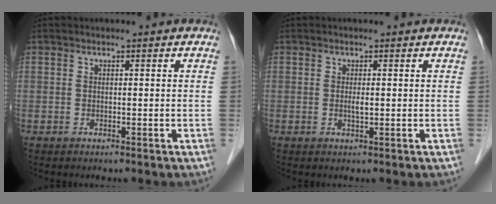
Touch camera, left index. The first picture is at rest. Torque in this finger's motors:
{"motor_torque": [0.22, 0.10, -0.04, 0.00]}